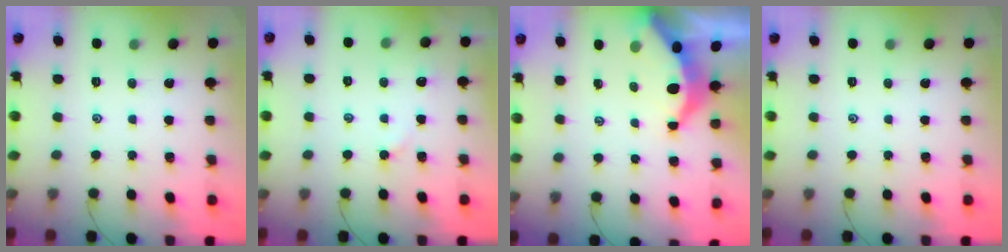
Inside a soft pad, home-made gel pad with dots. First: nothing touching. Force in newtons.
{"total": 2.7, "press": 2.7, "slide": 0.3}
{"total": 5.4, "press": 5.4, "slide": 0.6}
{"total": 0.0}